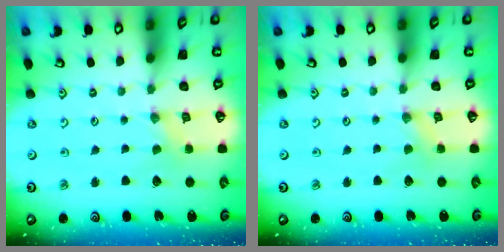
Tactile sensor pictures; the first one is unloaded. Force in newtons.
{"total": 1.8, "press": 1.8, "slide": 0.3}